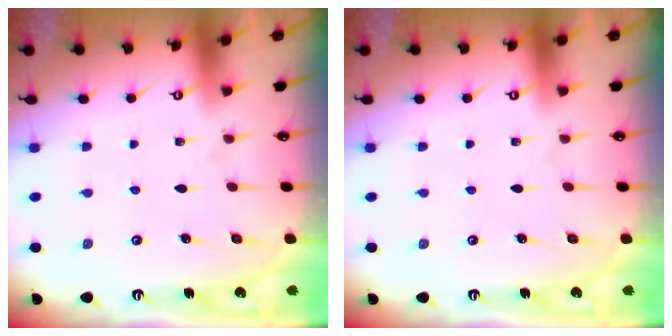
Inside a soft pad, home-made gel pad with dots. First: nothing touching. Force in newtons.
{"total": 0.0}